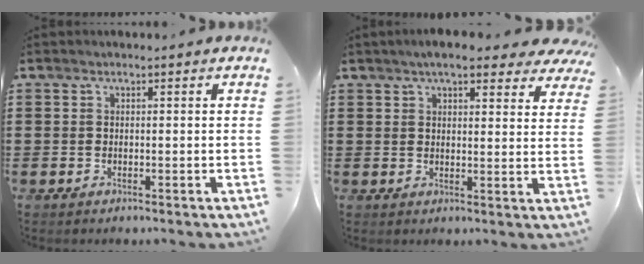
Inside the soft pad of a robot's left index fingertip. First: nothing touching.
{"total": 6.1, "force": [5.0, 1.3, 3.2], "torque": [-0.060, -0.009, 0.088]}